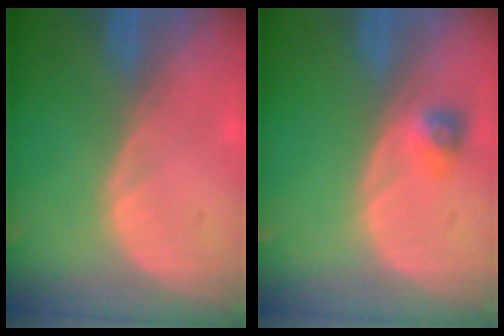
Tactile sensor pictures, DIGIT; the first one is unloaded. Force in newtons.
{"total": 2.2, "press": 2.1, "slide": 0.8}